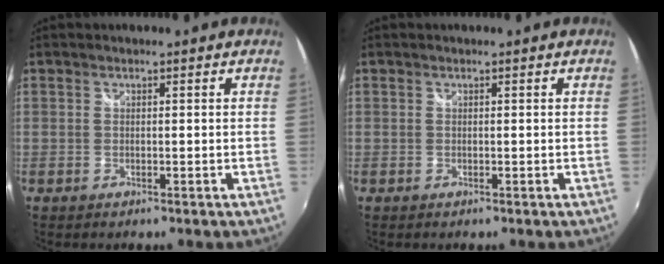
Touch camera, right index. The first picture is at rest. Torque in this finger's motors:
{"motor_torque": [0.09, 0.02, 0.10, 0.01]}